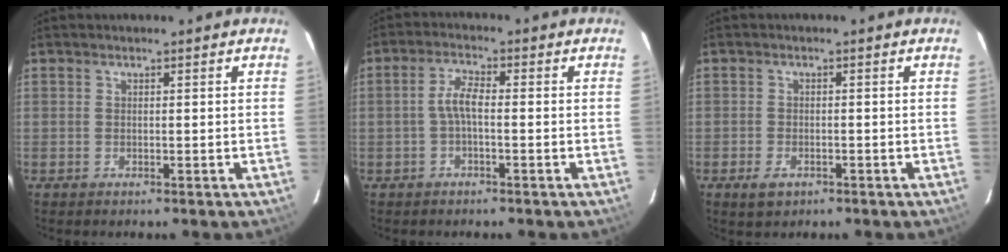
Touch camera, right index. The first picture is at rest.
{"total": 3.3, "force": [-0.9, 0.8, 3.1], "torque": [-0.069, 0.010, -0.019]}
{"total": 3.1, "force": [-1.7, 1.8, 1.7], "torque": [-0.038, -0.006, -0.029]}